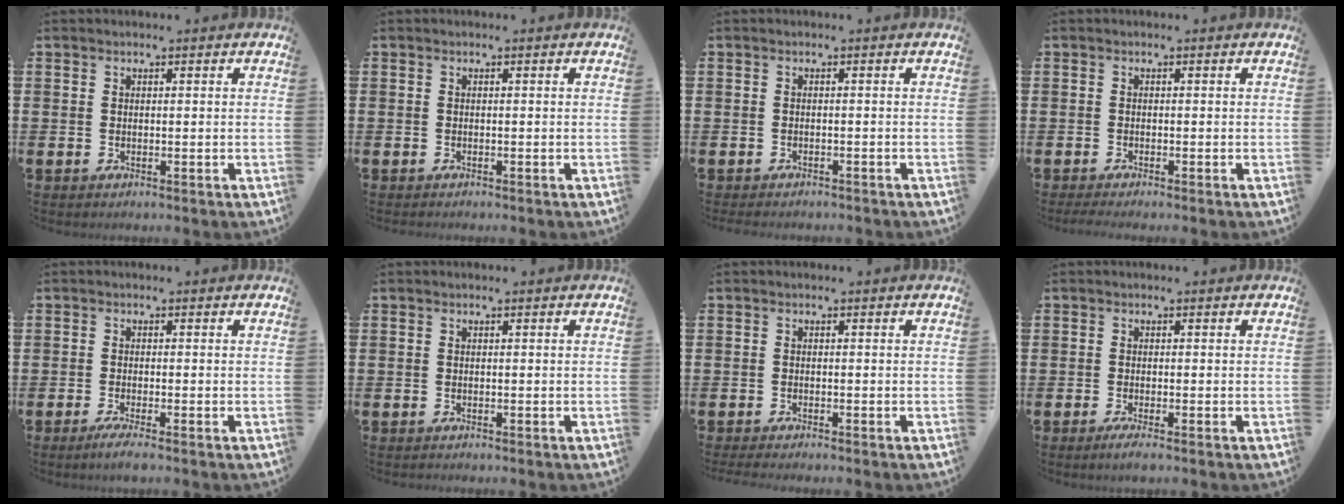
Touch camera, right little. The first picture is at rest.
{"total": 0.0}
{"total": 0.6, "force": [-0.6, 0.1, 0.0], "torque": [-0.003, -0.001, -0.013]}
{"total": 0.8, "force": [-0.6, 0.0, 0.6], "torque": [-0.009, -0.002, -0.011]}
{"total": 1.5, "force": [-0.9, 0.1, 1.2], "torque": [-0.019, -0.002, -0.017]}
{"total": 0.0}
{"total": 0.7, "force": [-0.6, 0.0, 0.3], "torque": [-0.006, -0.001, -0.012]}
{"total": 1.1, "force": [-0.6, 0.1, 1.0], "torque": [-0.009, -0.007, -0.012]}